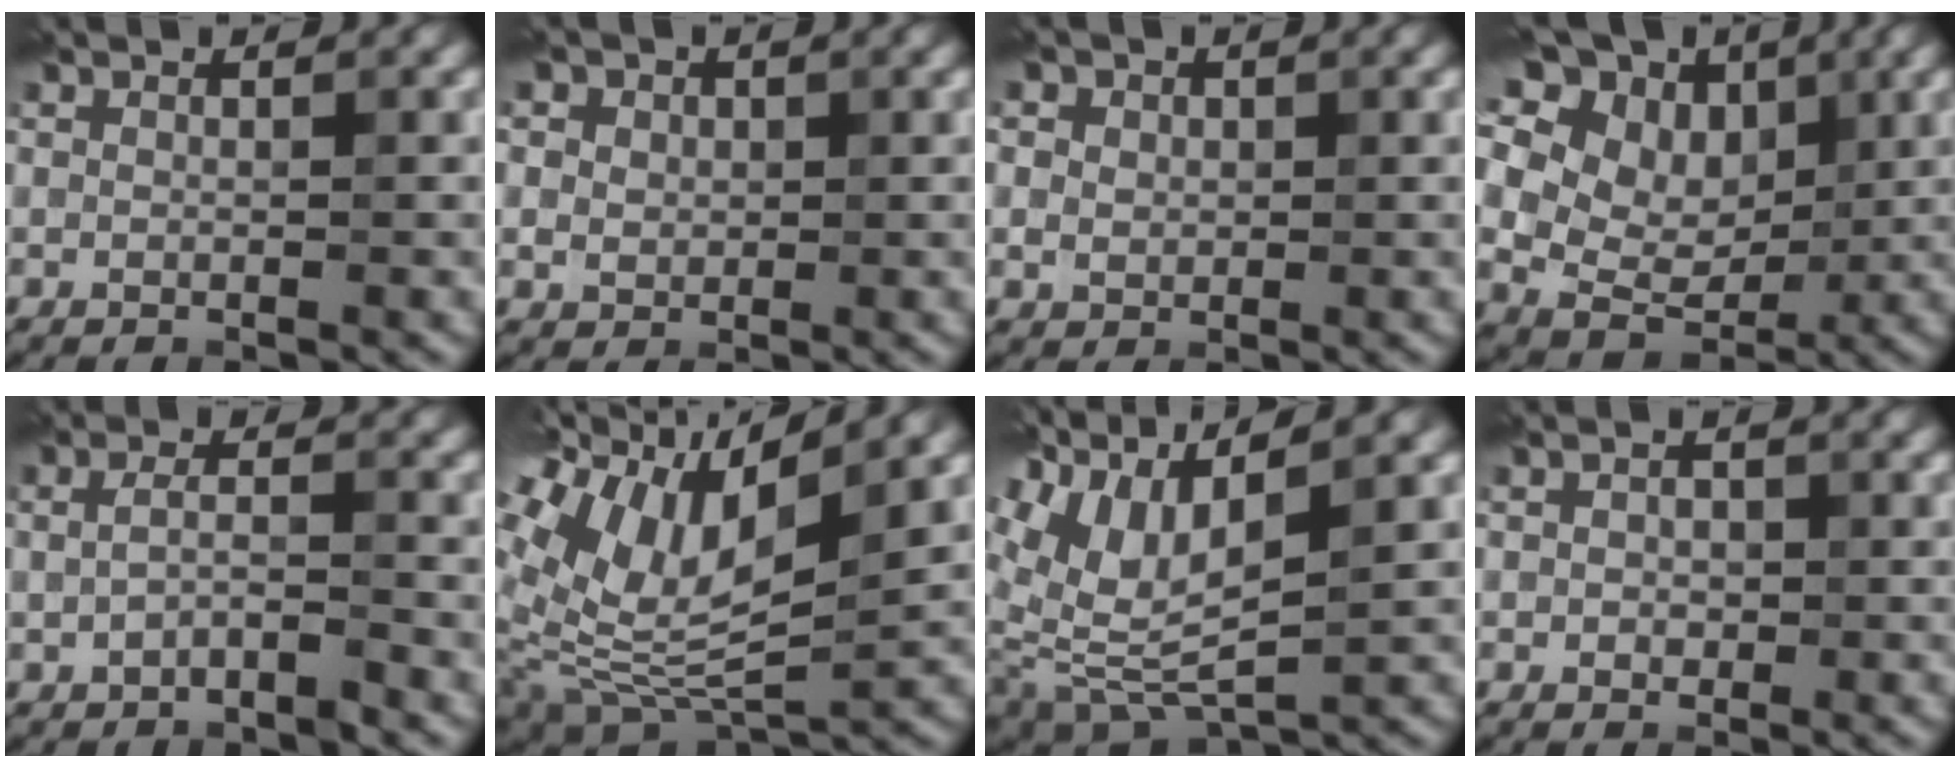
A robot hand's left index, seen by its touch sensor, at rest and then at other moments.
{"total": 7.0, "force": [3.4, 5.2, 3.3], "torque": [-0.063, 0.031, 0.023]}
{"total": 5.4, "force": [2.6, 4.0, 2.5], "torque": [-0.049, 0.027, 0.015]}
{"total": 18.1, "force": [7.8, 12.3, 10.8], "torque": [-0.229, 0.064, 0.126]}
{"total": 2.0, "force": [-0.8, 0.5, 1.8], "torque": [-0.045, 0.010, -0.019]}
{"total": 10.8, "force": [4.3, 4.1, 9.0], "torque": [-0.192, 0.012, 0.076]}
{"total": 8.1, "force": [4.1, 2.7, 6.4], "torque": [-0.156, 0.006, 0.081]}
{"total": 1.4, "force": [0.1, 1.1, 0.9], "torque": [-0.006, 0.004, -0.009]}